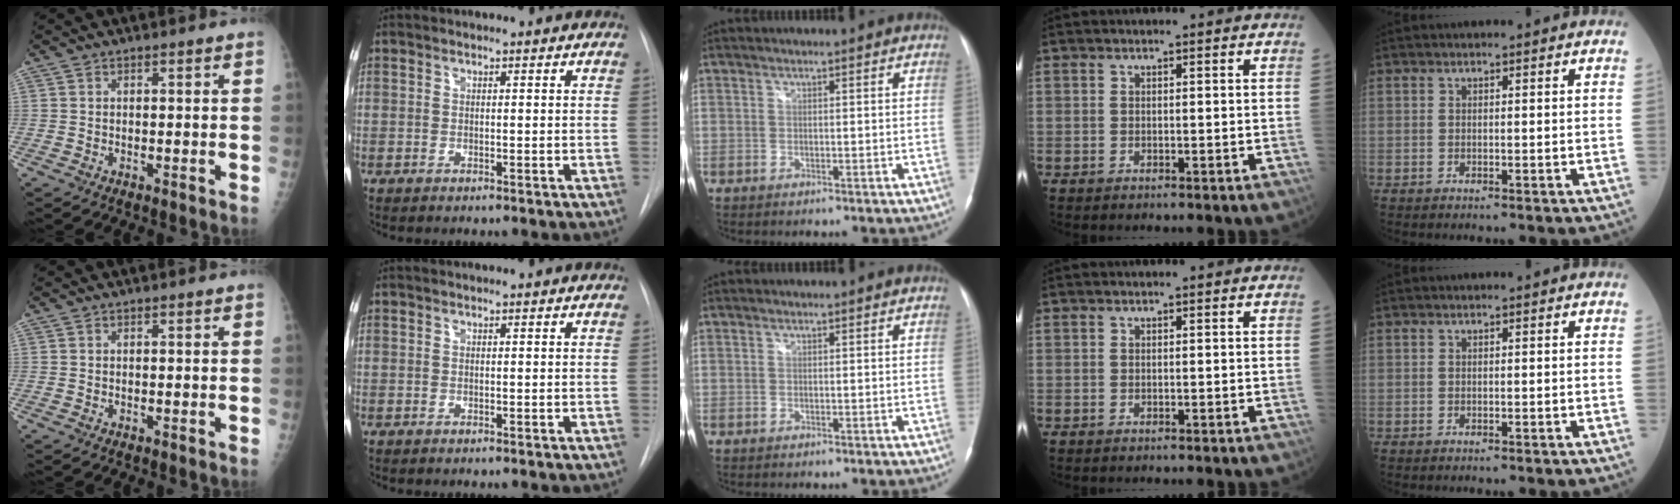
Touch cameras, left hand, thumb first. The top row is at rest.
{}